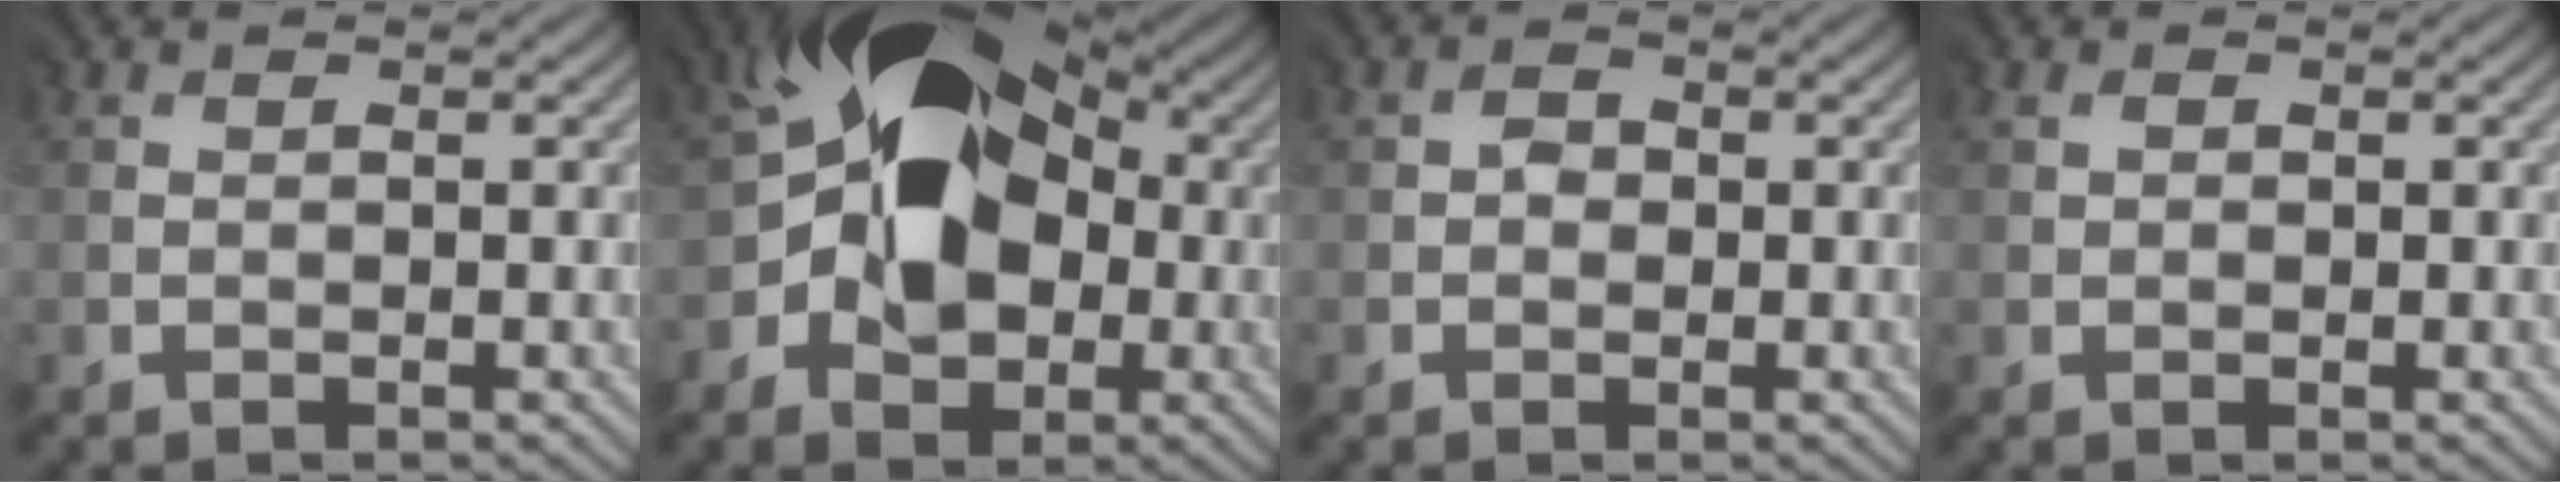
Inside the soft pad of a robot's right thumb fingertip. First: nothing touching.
{"total": 14.4, "force": [1.4, 10.2, 10.1], "torque": [-0.137, 0.009, 0.006]}
{"total": 1.4, "force": [0.0, 1.3, 0.5], "torque": [-0.006, 0.000, -0.003]}
{"total": 1.0, "force": [0.6, 0.7, 0.5], "torque": [-0.011, 0.001, 0.011]}